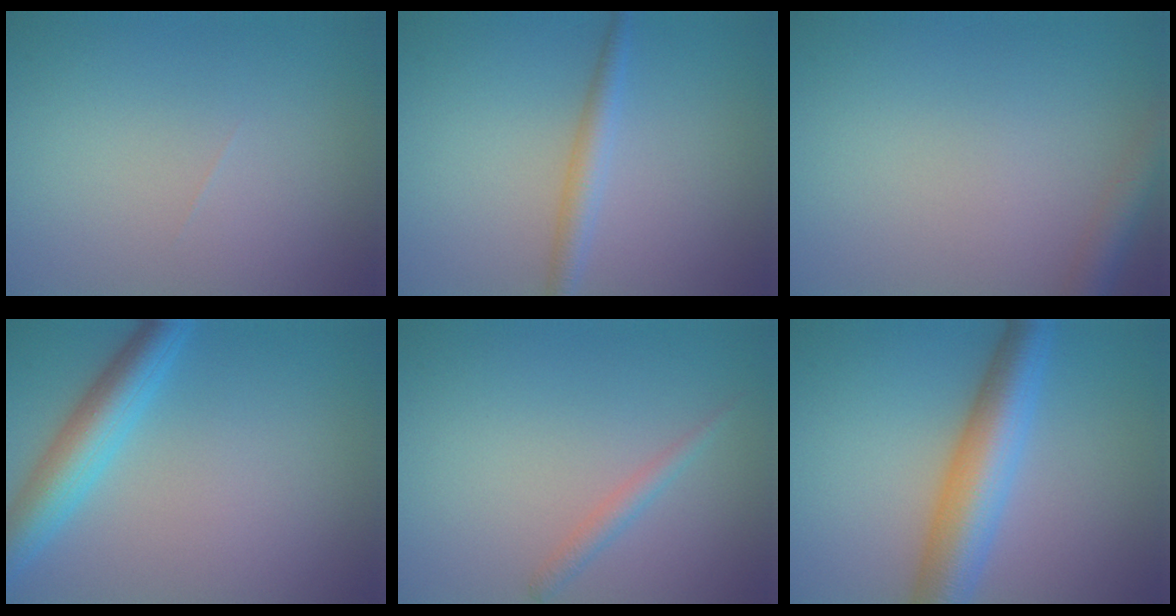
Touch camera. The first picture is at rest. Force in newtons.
{"total": 2.2, "press": 2.2, "slide": 0.1}
{"total": 2.4, "press": 2.4, "slide": 0.1}
{"total": 5.0, "press": 5.0, "slide": 0.2}
{"total": 1.4, "press": 1.4, "slide": 0.1}
{"total": 7.0, "press": 7.0, "slide": 0.1}